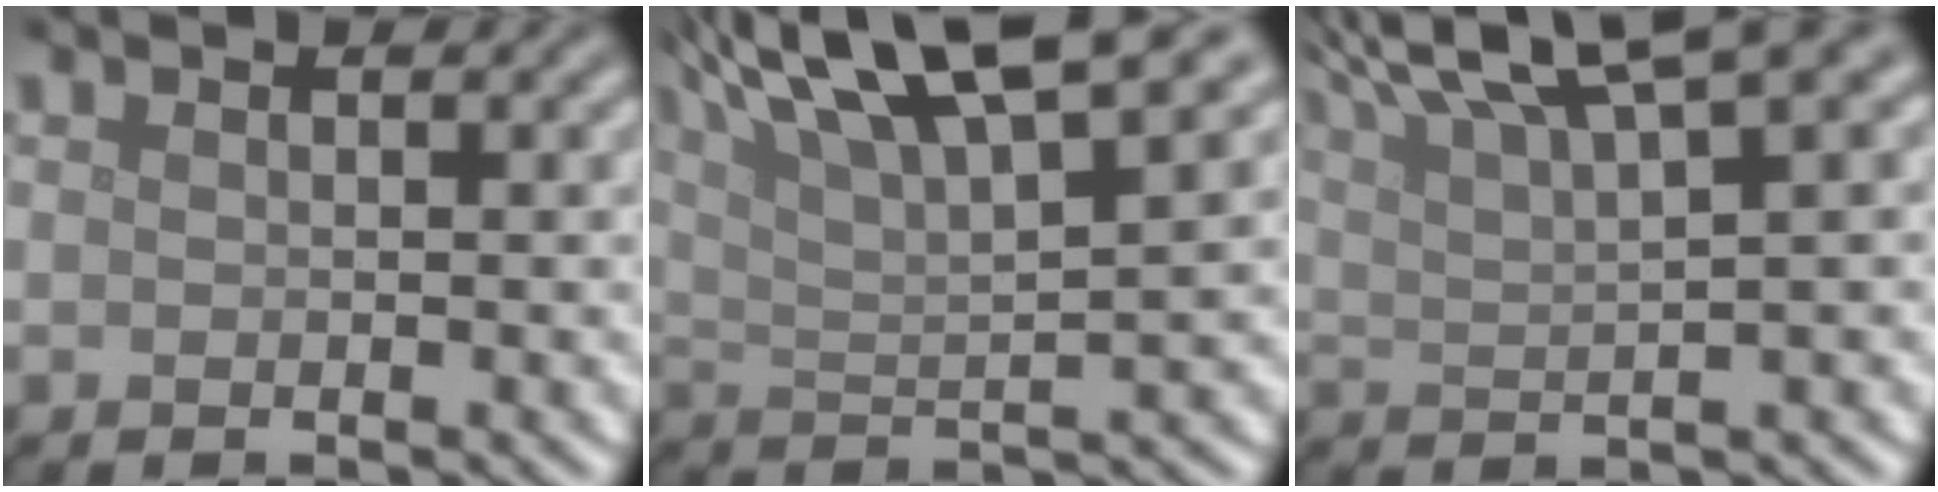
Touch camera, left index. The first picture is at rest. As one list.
[{"total": 10.8, "force": [7.0, 2.4, 7.9], "torque": [-0.139, 0.025, 0.113]}, {"total": 8.0, "force": [5.3, 1.5, 5.8], "torque": [-0.088, 0.025, 0.085]}]